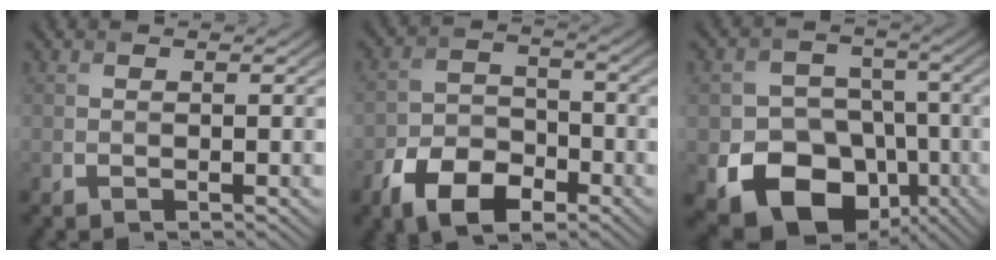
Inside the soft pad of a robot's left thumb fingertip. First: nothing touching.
{"total": 8.4, "force": [-5.0, 4.9, 4.8], "torque": [-0.094, -0.010, -0.095]}
{"total": 14.2, "force": [-6.1, 11.3, 6.2], "torque": [-0.109, -0.046, -0.119]}